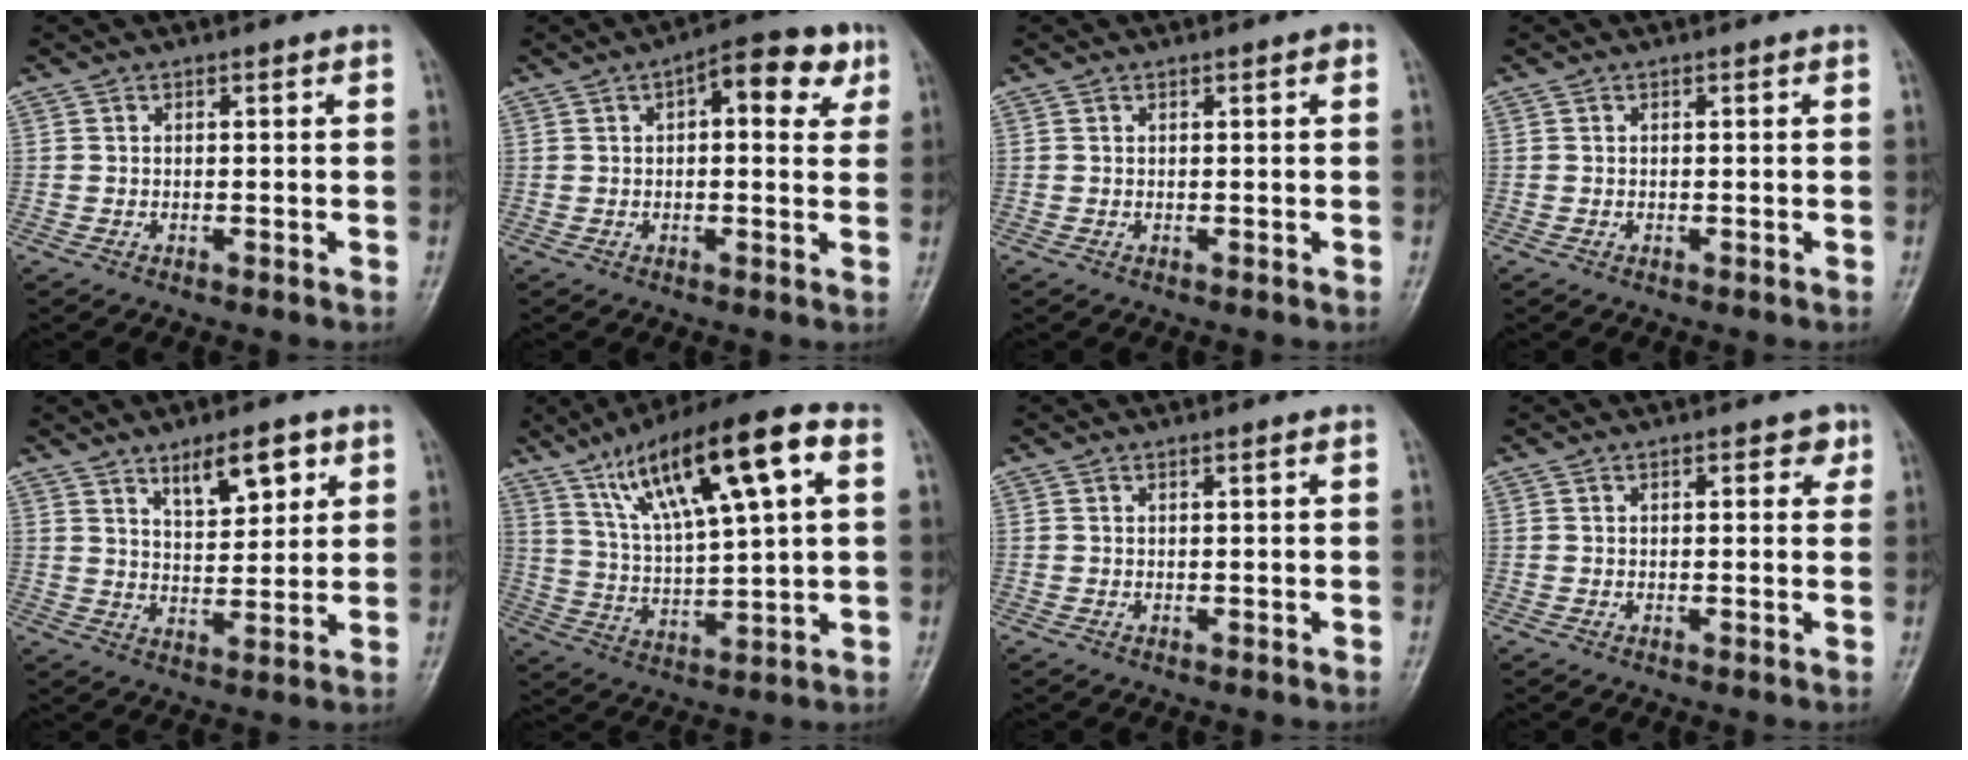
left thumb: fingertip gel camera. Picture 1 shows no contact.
{"total": 9.8, "force": [3.7, 4.4, 7.9], "torque": [-0.079, 0.010, 0.040]}
{"total": 0.8, "force": [0.2, 0.1, 0.7], "torque": [-0.014, 0.002, 0.003]}
{"total": 0.0}
{"total": 8.6, "force": [4.9, 3.5, 6.1], "torque": [-0.075, -0.031, 0.083]}
{"total": 20.2, "force": [8.8, 5.2, 17.5], "torque": [-0.283, 0.002, 0.155]}
{"total": 0.5, "force": [0.2, -0.1, 0.5], "torque": [-0.010, 0.001, 0.005]}
{"total": 2.8, "force": [1.3, 1.5, 2.0], "torque": [-0.012, -0.001, 0.012]}